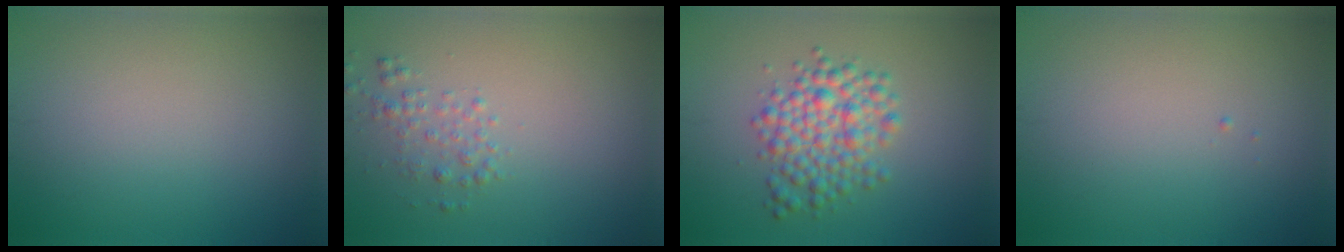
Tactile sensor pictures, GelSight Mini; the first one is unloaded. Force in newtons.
{"total": 1.6, "press": 1.6, "slide": 0.1}
{"total": 4.5, "press": 4.5, "slide": 0.1}
{"total": 0.0}